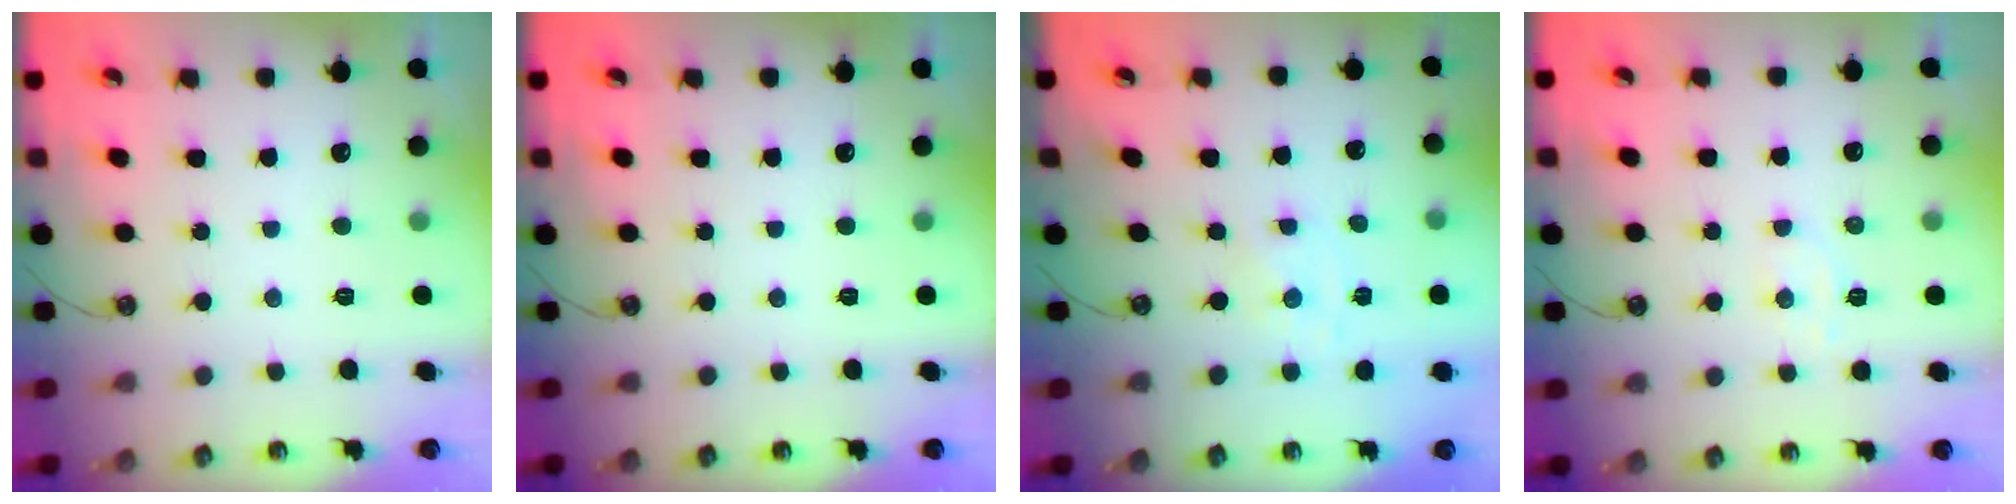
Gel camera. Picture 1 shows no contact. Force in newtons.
{"total": 0.0}
{"total": 0.0}
{"total": 3.8, "press": 3.7, "slide": 0.9}